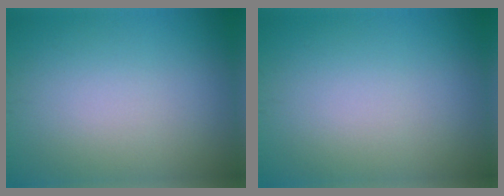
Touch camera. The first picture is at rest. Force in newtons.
{"total": 0.0}